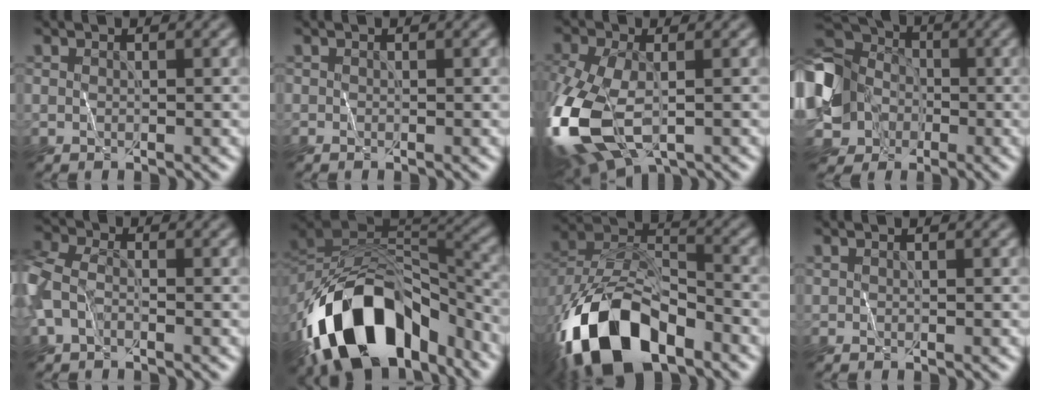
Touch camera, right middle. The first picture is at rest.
{"total": 0.0}
{"total": 13.5, "force": [-4.7, 7.1, 10.5], "torque": [-0.268, -0.039, -0.083]}
{"total": 15.4, "force": [-1.6, 13.0, 8.1], "torque": [-0.199, 0.004, -0.068]}
{"total": 4.7, "force": [-1.3, 3.2, 3.2], "torque": [-0.090, 0.004, -0.043]}
{"total": 15.7, "force": [-8.5, 8.9, 9.8], "torque": [-0.175, 0.007, -0.141]}
{"total": 13.5, "force": [-7.1, 7.4, 8.8], "torque": [-0.173, -0.010, -0.132]}
{"total": 0.0}